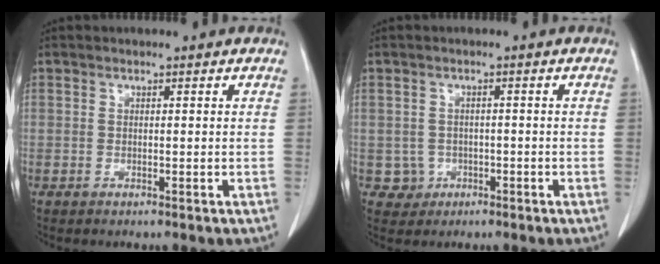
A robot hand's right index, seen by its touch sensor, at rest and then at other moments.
{"total": 2.9, "force": [-0.9, 2.8, 0.0], "torque": [0.010, 0.012, -0.010]}